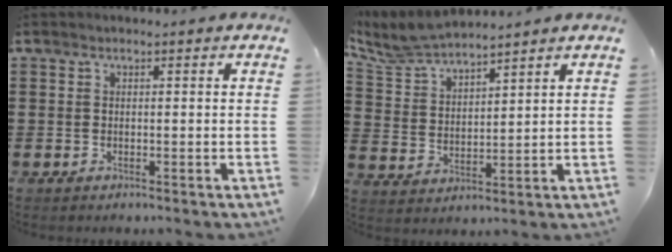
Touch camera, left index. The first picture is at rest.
{"total": 6.5, "force": [6.1, 0.8, 2.0], "torque": [-0.065, -0.023, 0.110]}